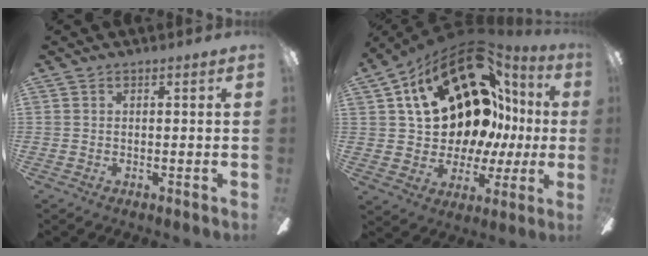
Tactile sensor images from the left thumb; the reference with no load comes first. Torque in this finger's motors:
{"motor_torque": [-0.63, 2.78, 1.50, -1.27, 0.24]}